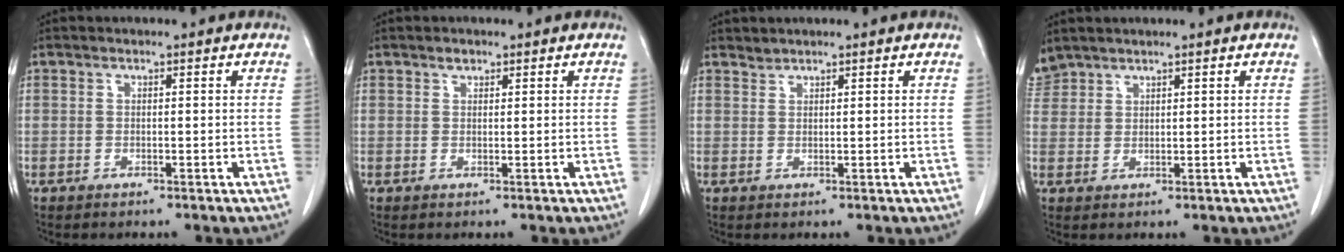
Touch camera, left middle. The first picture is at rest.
{"total": 0.9, "force": [0.7, 0.5, 0.3], "torque": [-0.007, -0.002, 0.011]}
{"total": 1.0, "force": [1.0, 0.0, -0.2], "torque": [0.000, -0.002, 0.020]}
{"total": 3.1, "force": [3.0, 1.0, -0.1], "torque": [-0.006, 0.015, 0.065]}